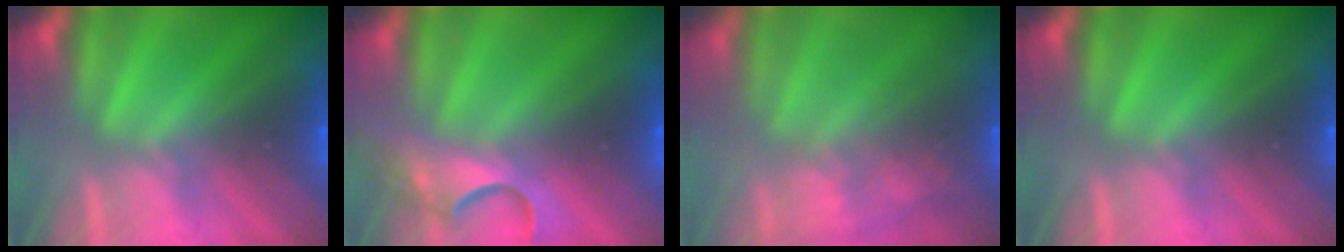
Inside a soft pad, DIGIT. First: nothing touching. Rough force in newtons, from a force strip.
{"total": 4.6}
{"total": 6.3}
{"total": 0.0}